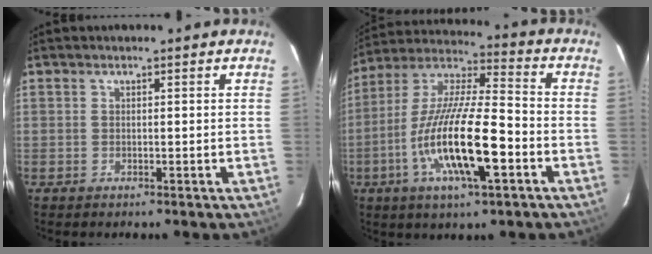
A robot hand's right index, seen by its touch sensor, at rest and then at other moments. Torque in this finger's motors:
{"motor_torque": [1.69, -0.45, 1.06, 0.21]}